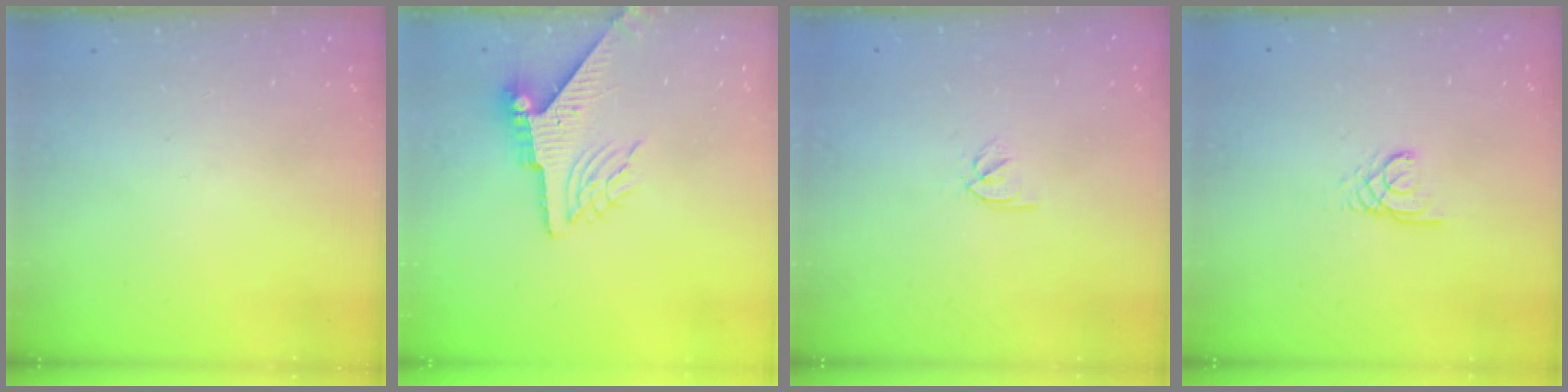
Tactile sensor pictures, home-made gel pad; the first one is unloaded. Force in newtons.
{"total": 8.4, "press": 8.3, "slide": 1.2}
{"total": 2.5, "press": 2.4, "slide": 0.7}
{"total": 2.4, "press": 2.4, "slide": 0.3}